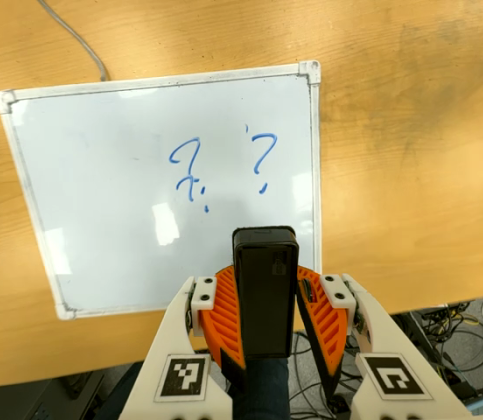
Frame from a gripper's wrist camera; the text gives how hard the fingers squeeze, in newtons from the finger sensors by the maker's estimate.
{"total": 6.6, "left": 6.9, "right": 6.2}